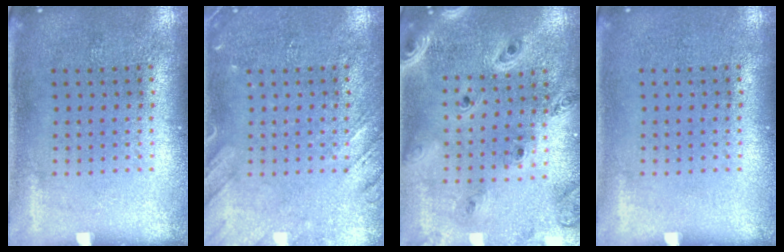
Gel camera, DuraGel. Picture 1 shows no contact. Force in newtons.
{"total": 2.3, "press": 2.3, "slide": 0.3}
{"total": 1.6, "press": 1.6, "slide": 0.3}
{"total": 0.0}